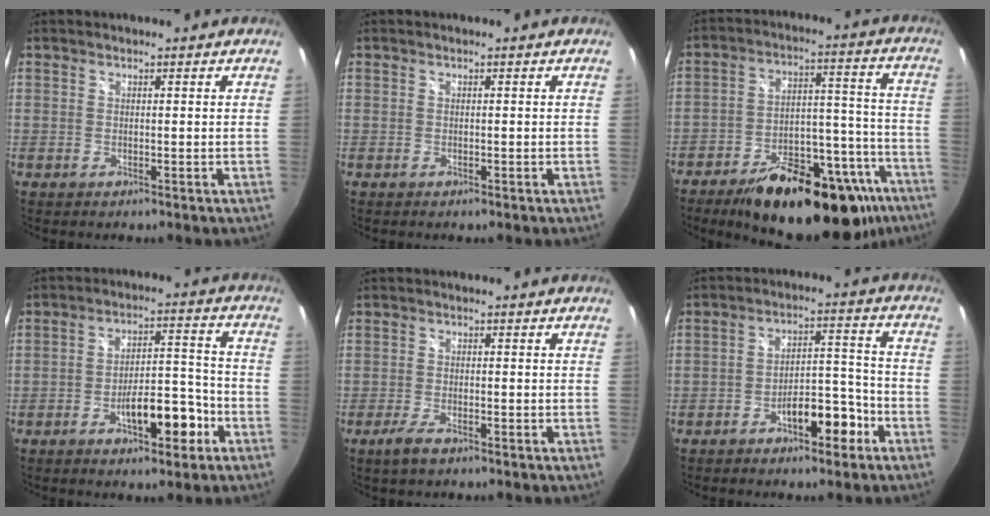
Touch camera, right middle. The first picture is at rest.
{"total": 0.0}
{"total": 28.3, "force": [-19.8, 11.0, 17.0], "torque": [-0.230, 0.020, -0.265]}
{"total": 10.2, "force": [-5.0, 3.8, 8.1], "torque": [-0.132, 0.012, -0.065]}
{"total": 3.6, "force": [-2.5, 1.0, 2.4], "torque": [-0.059, -0.008, -0.047]}
{"total": 7.9, "force": [-5.0, 3.3, 5.2], "torque": [-0.083, 0.020, -0.067]}